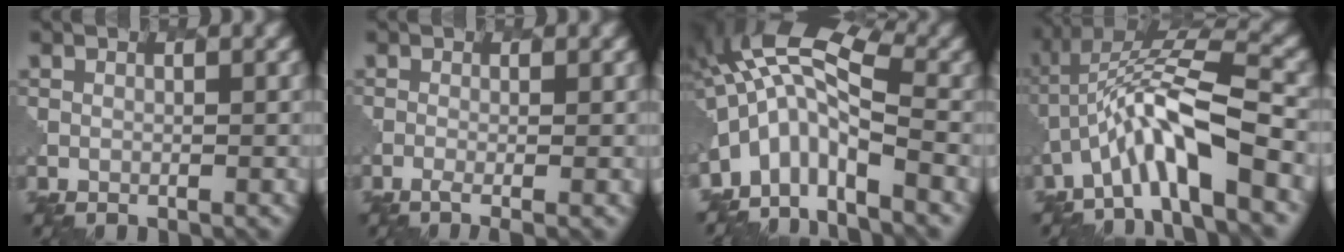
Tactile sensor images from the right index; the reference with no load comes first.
{"total": 2.3, "force": [-0.6, 0.7, 2.1], "torque": [-0.022, -0.001, -0.018]}
{"total": 7.6, "force": [-3.0, 3.1, 6.3], "torque": [-0.116, 0.010, -0.068]}
{"total": 7.8, "force": [-3.0, 2.0, 7.0], "torque": [-0.129, 0.018, -0.058]}